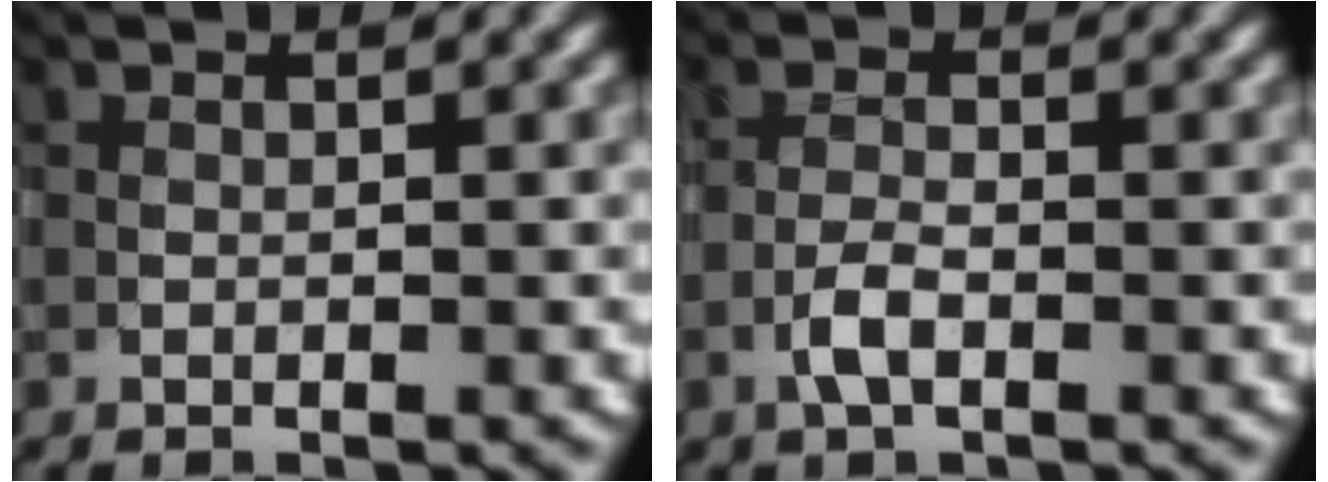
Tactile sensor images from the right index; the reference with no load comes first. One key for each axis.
{"total": 2.0, "fx": -1.0, "fy": 0.7, "fz": 1.6, "tx": -0.034, "ty": 0.002, "tz": -0.023}